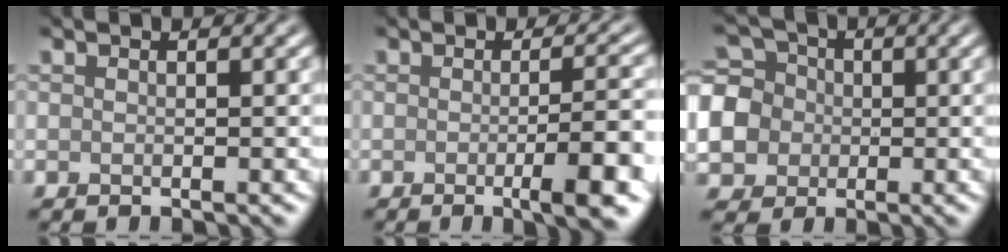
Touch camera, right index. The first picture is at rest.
{"total": 5.7, "force": [-1.5, 1.2, 5.4], "torque": [-0.071, 0.000, -0.025]}
{"total": 9.8, "force": [-1.7, 8.9, 3.7], "torque": [-0.098, 0.006, -0.059]}